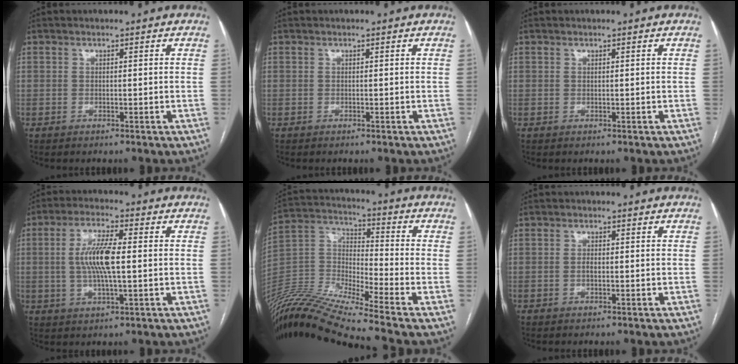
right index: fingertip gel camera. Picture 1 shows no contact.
{"total": 0.0}
{"total": 0.0}
{"total": 8.3, "force": [0.3, 1.4, 8.2], "torque": [-0.169, 0.000, 0.004]}
{"total": 16.2, "force": [-14.4, -2.1, 7.1], "torque": [-0.146, 0.010, -0.273]}
{"total": 0.8, "force": [-0.1, 0.3, 0.7], "torque": [-0.015, 0.002, 0.001]}